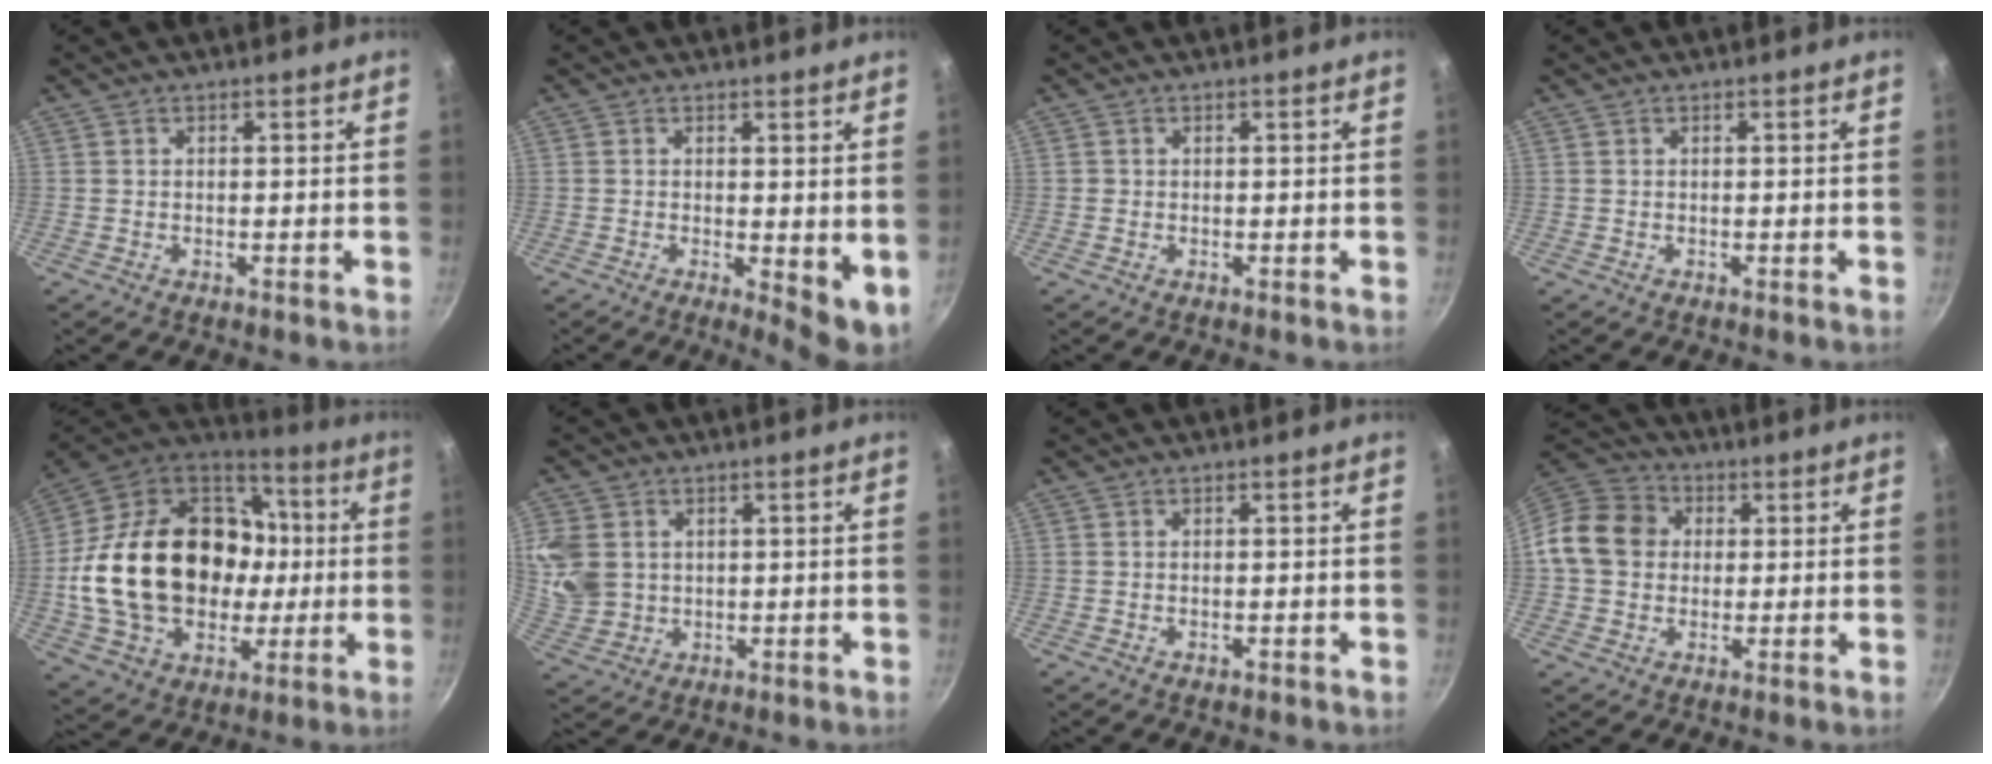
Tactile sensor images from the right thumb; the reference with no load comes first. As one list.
[{"total": 5.8, "force": [0.2, 2.3, 5.4], "torque": [-0.067, -0.010, 0.005]}, {"total": 0.5, "force": [0.0, 0.5, 0.1], "torque": [0.000, 0.002, -0.001]}, {"total": 0.0}, {"total": 31.4, "force": [-0.2, 22.9, 21.4], "torque": [-0.369, 0.040, 0.014]}, {"total": 11.4, "force": [2.1, 9.5, 5.8], "torque": [-0.122, -0.011, 0.050]}, {"total": 0.7, "force": [-0.3, 0.3, 0.5], "torque": [-0.007, 0.002, -0.004]}, {"total": 12.1, "force": [1.1, 10.4, 6.1], "torque": [-0.092, 0.023, 0.001]}]